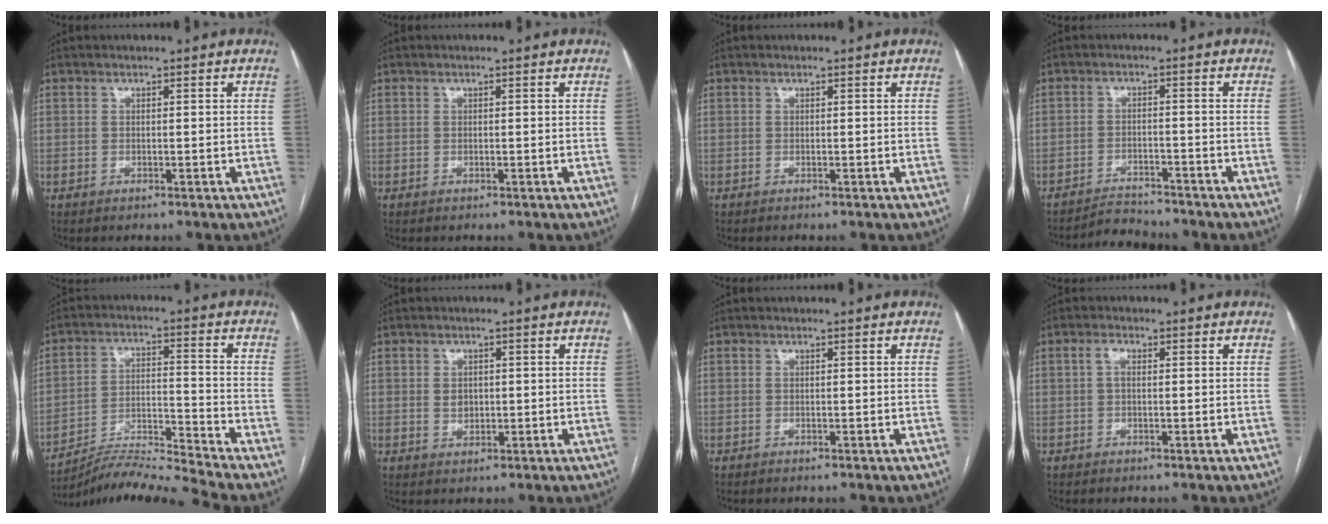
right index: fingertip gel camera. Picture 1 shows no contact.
{"total": 0.0}
{"total": 0.0}
{"total": 4.4, "force": [-4.4, 0.1, 0.0], "torque": [-0.003, -0.011, -0.073]}
{"total": 11.2, "force": [-10.4, -3.5, 2.1], "torque": [-0.034, 0.009, -0.188]}
{"total": 2.2, "force": [0.2, 1.8, 1.3], "torque": [-0.019, 0.000, 0.007]}
{"total": 0.0}
{"total": 1.6, "force": [0.3, 0.7, 1.4], "torque": [-0.030, 0.007, 0.004]}